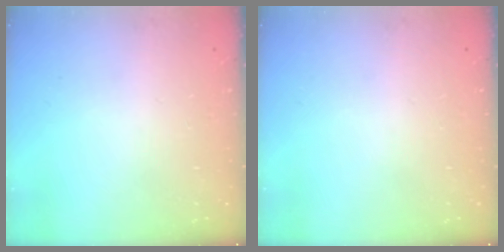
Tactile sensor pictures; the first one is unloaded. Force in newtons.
{"total": 0.0}